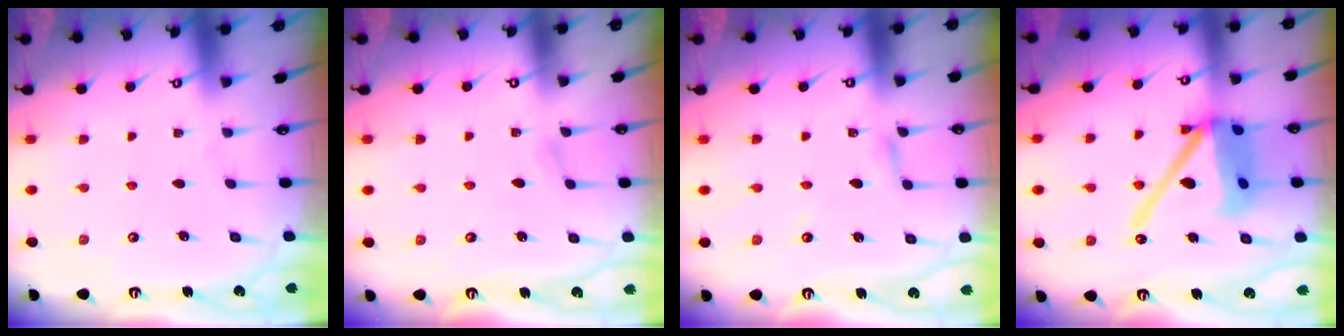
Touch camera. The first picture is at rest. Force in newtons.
{"total": 2.7, "press": 2.6, "slide": 0.4}
{"total": 2.7, "press": 2.7, "slide": 0.1}
{"total": 16.9, "press": 16.8, "slide": 2.2}